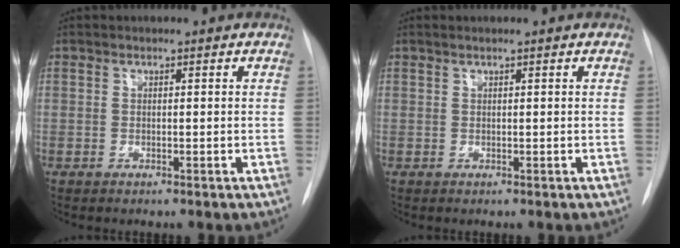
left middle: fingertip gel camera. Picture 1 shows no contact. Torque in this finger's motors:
{"motor_torque": [0.77, -0.98, 0.09, 0.00]}